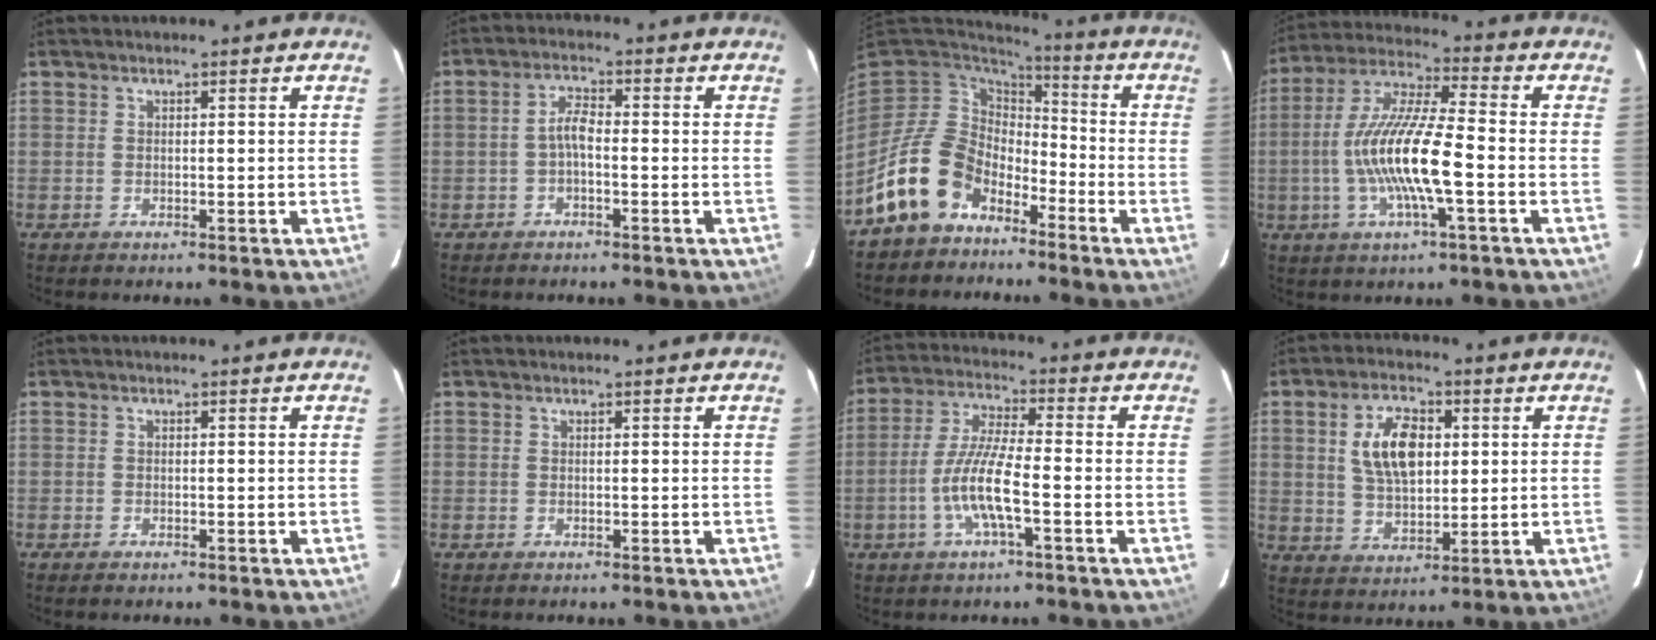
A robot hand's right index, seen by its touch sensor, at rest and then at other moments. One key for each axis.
{"total": 2.8, "fx": -1.1, "fy": 0.8, "fz": 2.4, "tx": -0.052, "ty": 0.010, "tz": -0.024}
{"total": 13.6, "fx": -8.9, "fy": 9.0, "fz": 5.0, "tx": -0.121, "ty": 0.017, "tz": -0.155}
{"total": 14.7, "fx": -3.1, "fy": 2.0, "fz": 14.2, "tx": -0.283, "ty": 0.000, "tz": -0.062}
{"total": 0.8, "fx": -0.7, "fy": 0.2, "fz": 0.2, "tx": -0.005, "ty": -0.003, "tz": -0.014}
{"total": 0.0}
{"total": 9.3, "fx": -3.3, "fy": 1.1, "fz": 8.7, "tx": -0.183, "ty": -0.002, "tz": -0.063}
{"total": 10.2, "fx": 2.3, "fy": 5.5, "fz": 8.2, "tx": -0.157, "ty": 0.012, "tz": 0.048}